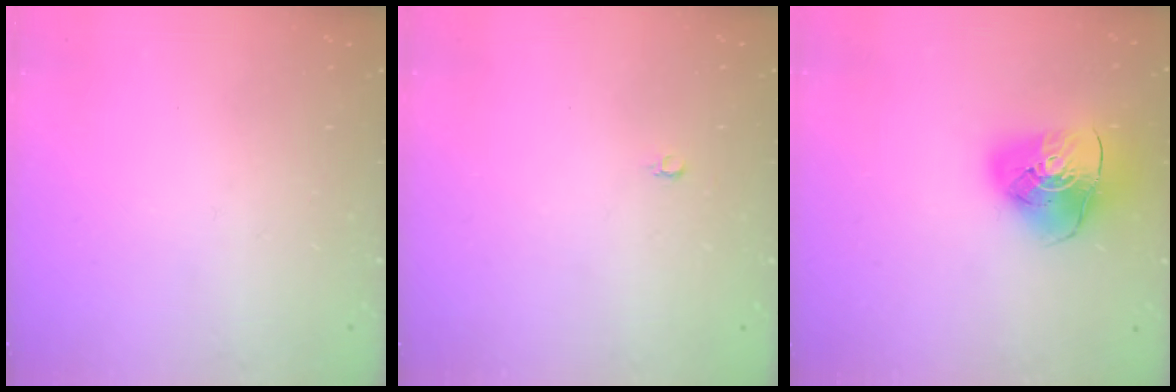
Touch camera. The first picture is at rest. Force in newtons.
{"total": 2.2, "press": 2.2, "slide": 0.2}
{"total": 12.7, "press": 12.6, "slide": 1.7}